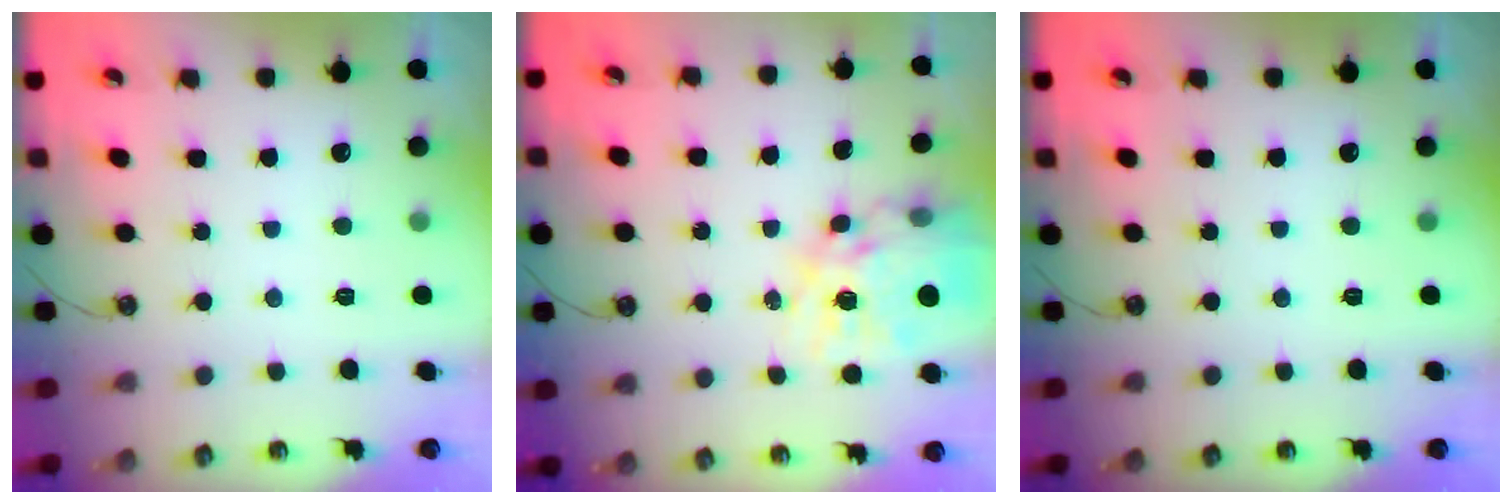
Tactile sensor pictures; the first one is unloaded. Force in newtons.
{"total": 16.7, "press": 16.6, "slide": 1.5}
{"total": 0.0}